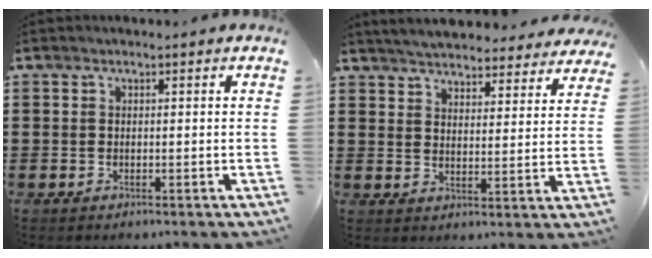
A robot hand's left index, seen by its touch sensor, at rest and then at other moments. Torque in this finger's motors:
{"motor_torque": [1.26, -0.88, 1.05, 0.10]}